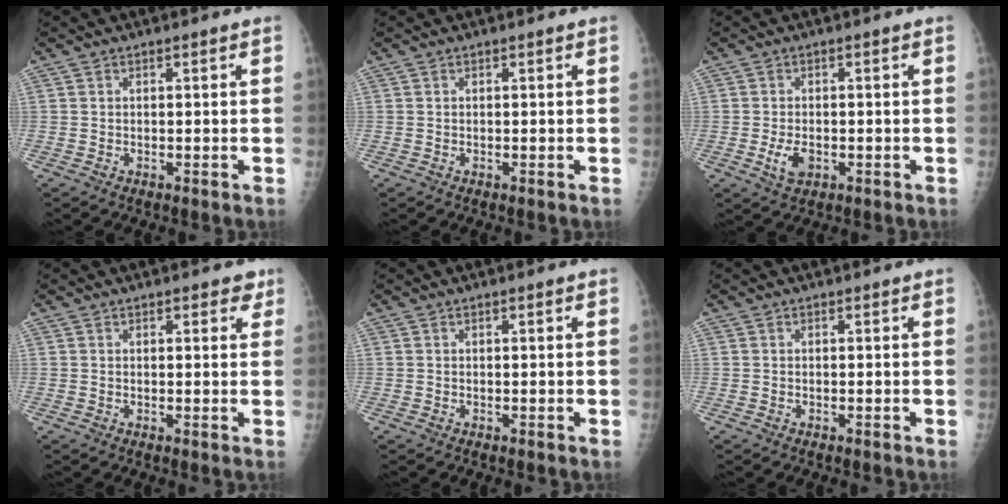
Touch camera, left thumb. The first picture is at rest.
{"total": 0.0}
{"total": 4.1, "force": [-1.2, 2.4, 3.1], "torque": [-0.055, 0.003, -0.017]}
{"total": 2.8, "force": [1.7, 1.3, 1.8], "torque": [-0.005, -0.004, 0.016]}
{"total": 0.6, "force": [0.2, 0.1, 0.5], "torque": [-0.010, 0.002, 0.002]}
{"total": 0.0}